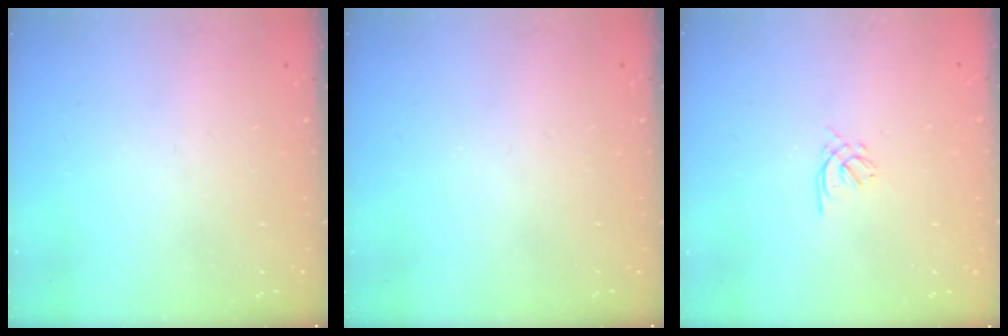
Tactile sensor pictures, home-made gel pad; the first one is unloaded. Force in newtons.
{"total": 0.0}
{"total": 1.2, "press": 1.0, "slide": 0.5}